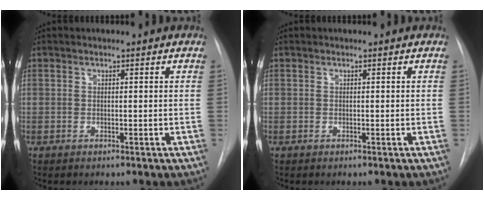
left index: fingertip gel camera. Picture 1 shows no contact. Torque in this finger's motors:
{"motor_torque": [0.00, 0.00, 0.00, 0.01]}